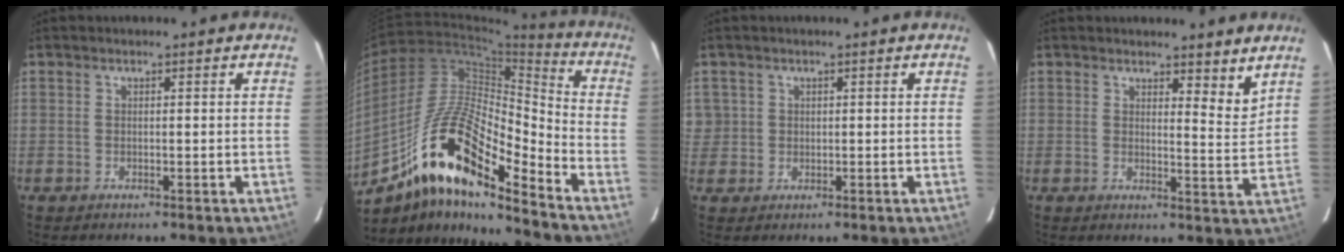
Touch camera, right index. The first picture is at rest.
{"total": 17.5, "force": [-10.7, 4.3, 13.1], "torque": [-0.243, 0.030, -0.181]}
{"total": 2.4, "force": [0.7, 2.3, -0.1], "torque": [0.018, 0.005, 0.009]}
{"total": 4.5, "force": [3.9, 1.2, 2.1], "torque": [-0.021, -0.025, 0.044]}